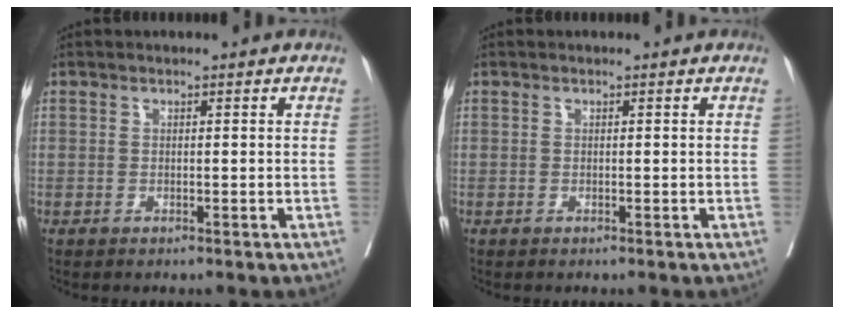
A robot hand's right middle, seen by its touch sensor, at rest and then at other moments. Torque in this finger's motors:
{"motor_torque": [0.18, -0.06, 0.06, 0.00]}